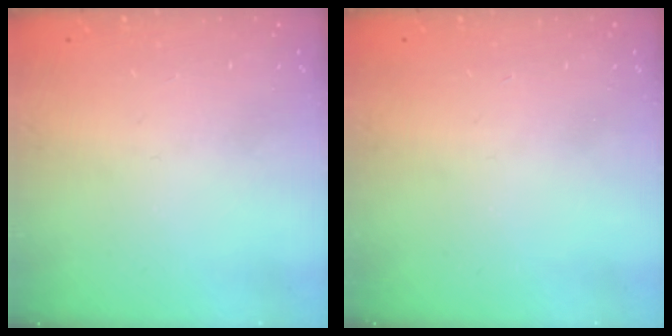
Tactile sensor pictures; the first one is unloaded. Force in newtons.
{"total": 0.0}